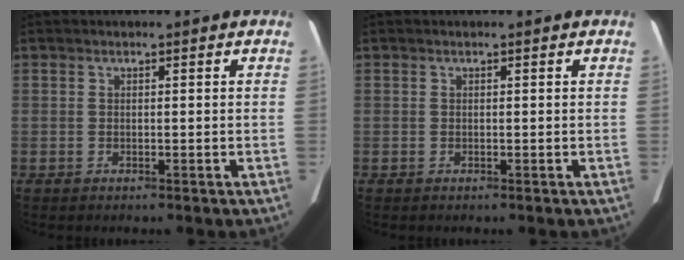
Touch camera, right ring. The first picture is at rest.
{"total": 0.0}